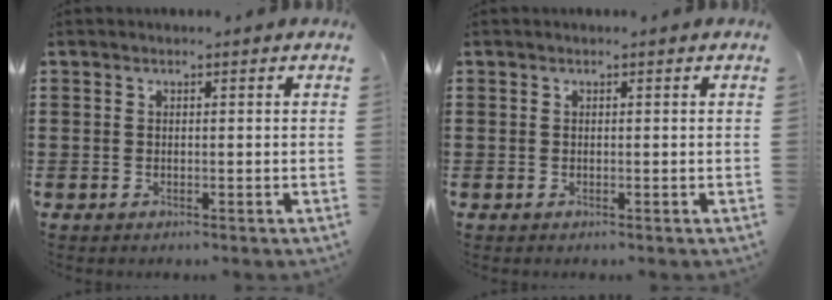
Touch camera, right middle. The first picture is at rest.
{"total": 0.0}